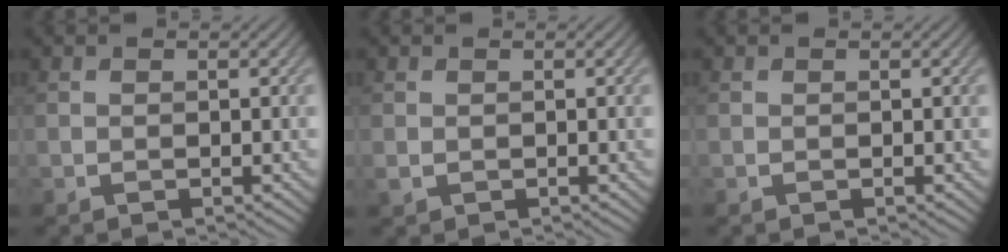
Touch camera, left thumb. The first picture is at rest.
{"total": 0.6, "force": [0.1, 0.5, 0.3], "torque": [-0.011, -0.003, 0.005]}
{"total": 0.0}